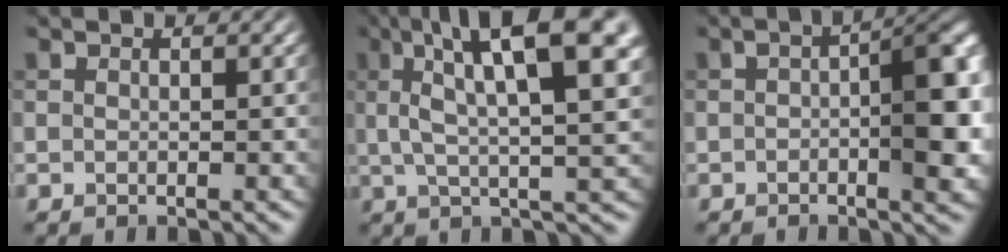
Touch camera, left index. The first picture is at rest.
{"total": 12.2, "force": [4.9, 3.6, 10.6], "torque": [-0.162, 0.015, 0.073]}
{"total": 7.2, "force": [-0.5, 2.4, 6.7], "torque": [-0.088, 0.003, -0.012]}